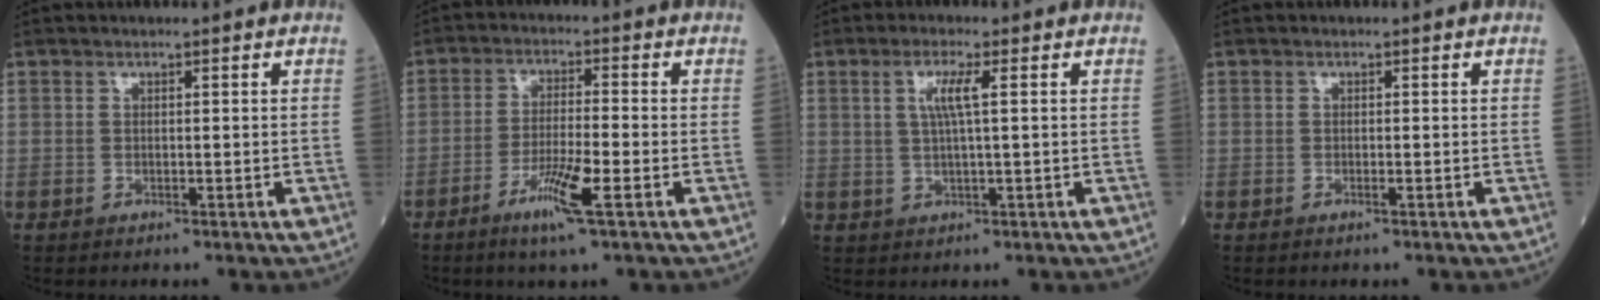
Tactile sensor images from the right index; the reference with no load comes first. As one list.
[{"total": 7.3, "force": [-3.6, -0.1, 6.3], "torque": [-0.124, -0.014, -0.069]}, {"total": 3.6, "force": [1.0, -0.2, 3.5], "torque": [-0.073, 0.003, 0.019]}, {"total": 0.8, "force": [-0.3, 0.0, 0.7], "torque": [-0.011, -0.001, -0.006]}]